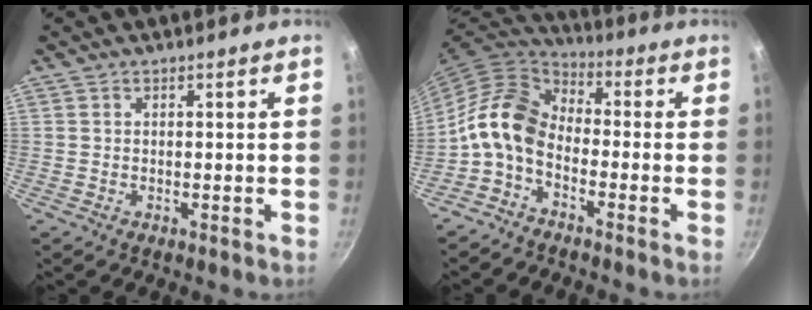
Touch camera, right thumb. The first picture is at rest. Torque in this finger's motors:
{"motor_torque": [1.50, 2.24, 1.12, -1.27, 0.51]}